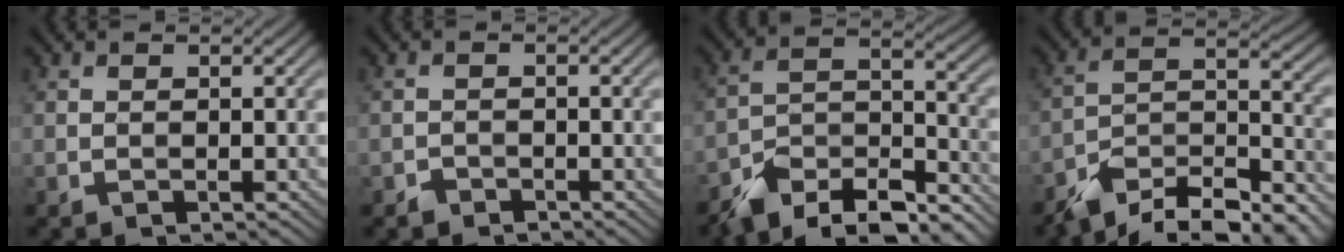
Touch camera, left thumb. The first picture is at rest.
{"total": 1.1, "force": [-0.9, 0.5, -0.2], "torque": [0.005, 0.000, -0.019]}
{"total": 11.6, "force": [-9.4, 4.2, 5.2], "torque": [-0.093, -0.001, -0.168]}
{"total": 11.4, "force": [-9.1, 3.7, 5.8], "torque": [-0.100, -0.001, -0.166]}